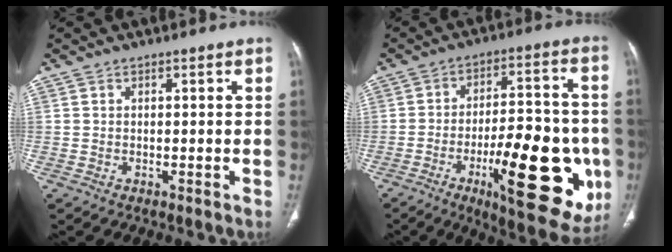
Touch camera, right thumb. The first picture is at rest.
{"total": 25.0, "force": [-7.3, 9.0, 22.2], "torque": [-0.268, 0.010, -0.089]}